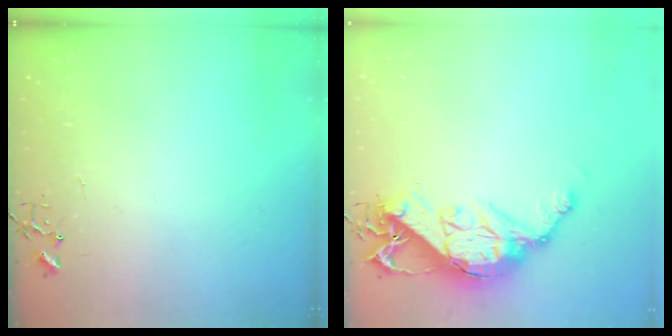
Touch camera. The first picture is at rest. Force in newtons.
{"total": 15.3, "press": 15.3, "slide": 1.0}